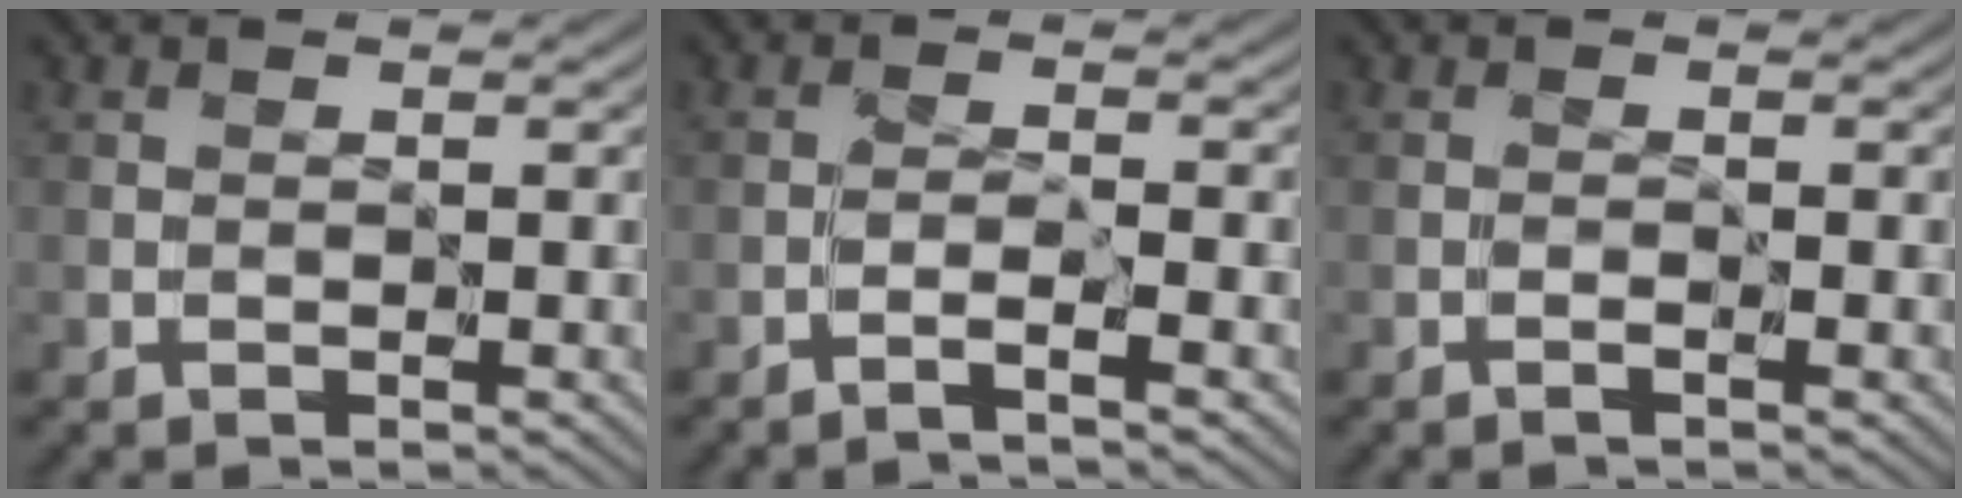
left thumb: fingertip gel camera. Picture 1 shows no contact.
{"total": 2.3, "force": [-1.7, -0.2, 1.5], "torque": [-0.026, 0.006, -0.040]}
{"total": 0.5, "force": [-0.3, -0.2, 0.4], "torque": [-0.009, 0.001, -0.008]}